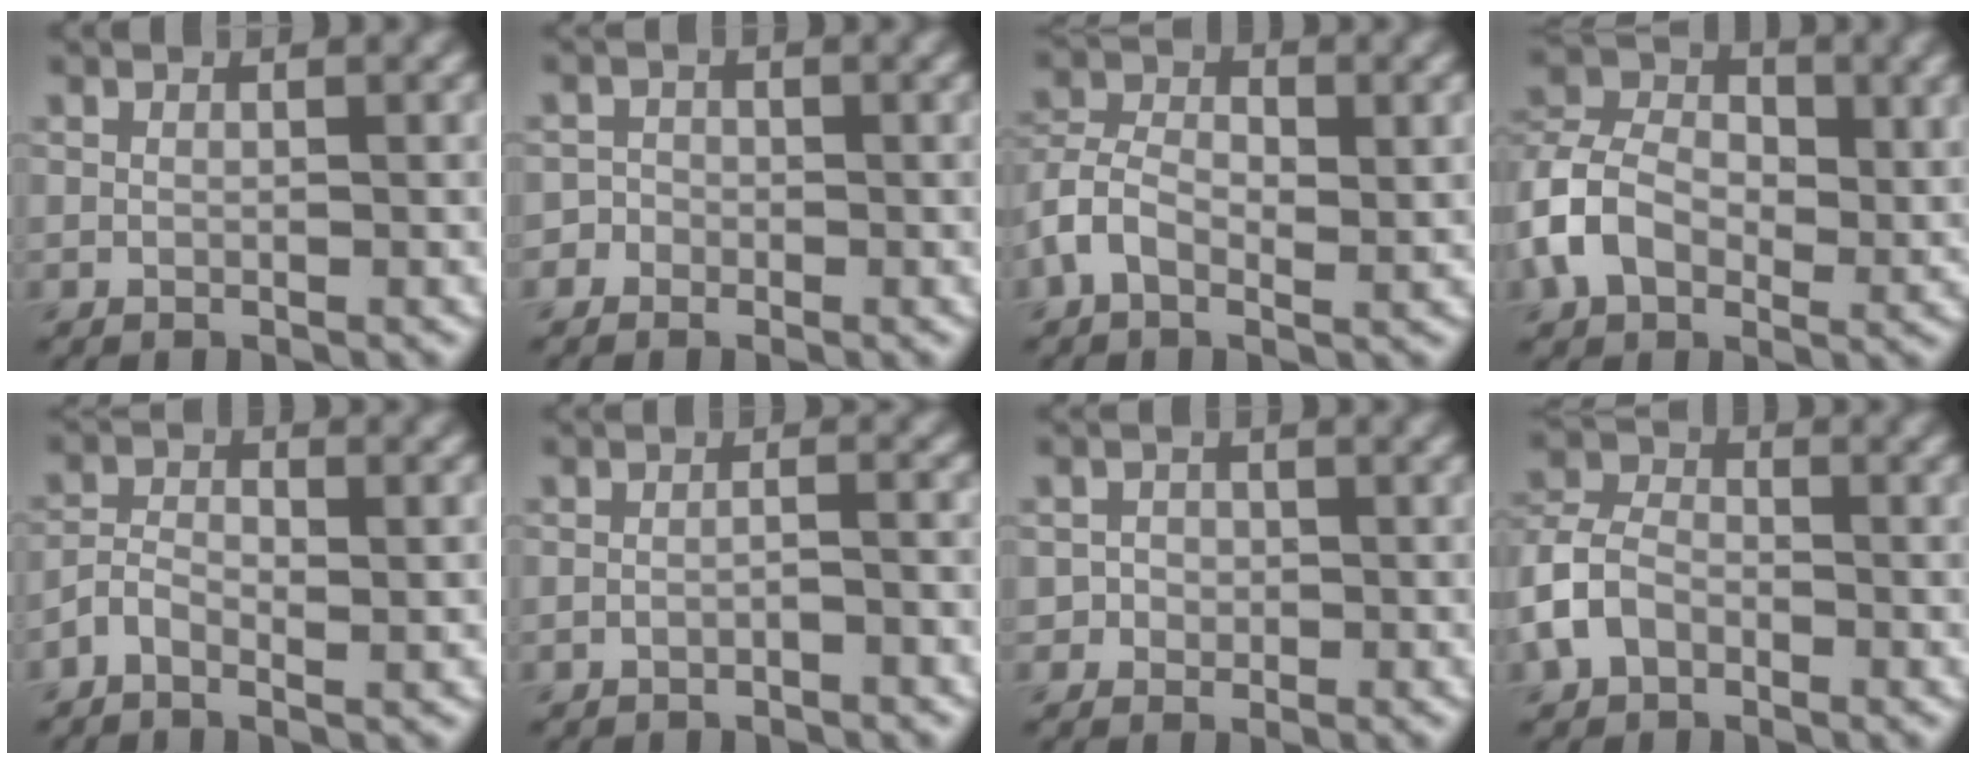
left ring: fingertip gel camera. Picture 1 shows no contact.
{"total": 1.6, "force": [-1.0, 1.3, 0.0], "torque": [0.011, 0.010, -0.019]}
{"total": 5.0, "force": [-1.0, 3.1, 3.8], "torque": [-0.071, 0.007, -0.029]}
{"total": 7.3, "force": [-0.9, 5.3, 4.9], "torque": [-0.088, 0.015, -0.031]}
{"total": 2.8, "force": [-1.1, 1.4, 2.2], "torque": [-0.041, 0.005, -0.026]}
{"total": 1.2, "force": [-0.9, 0.3, 0.8], "torque": [-0.014, 0.002, -0.021]}
{"total": 1.3, "force": [-0.2, 1.3, 0.2], "torque": [0.014, -0.001, -0.006]}
{"total": 4.1, "force": [-1.9, 2.8, 2.3], "torque": [-0.049, 0.007, -0.052]}